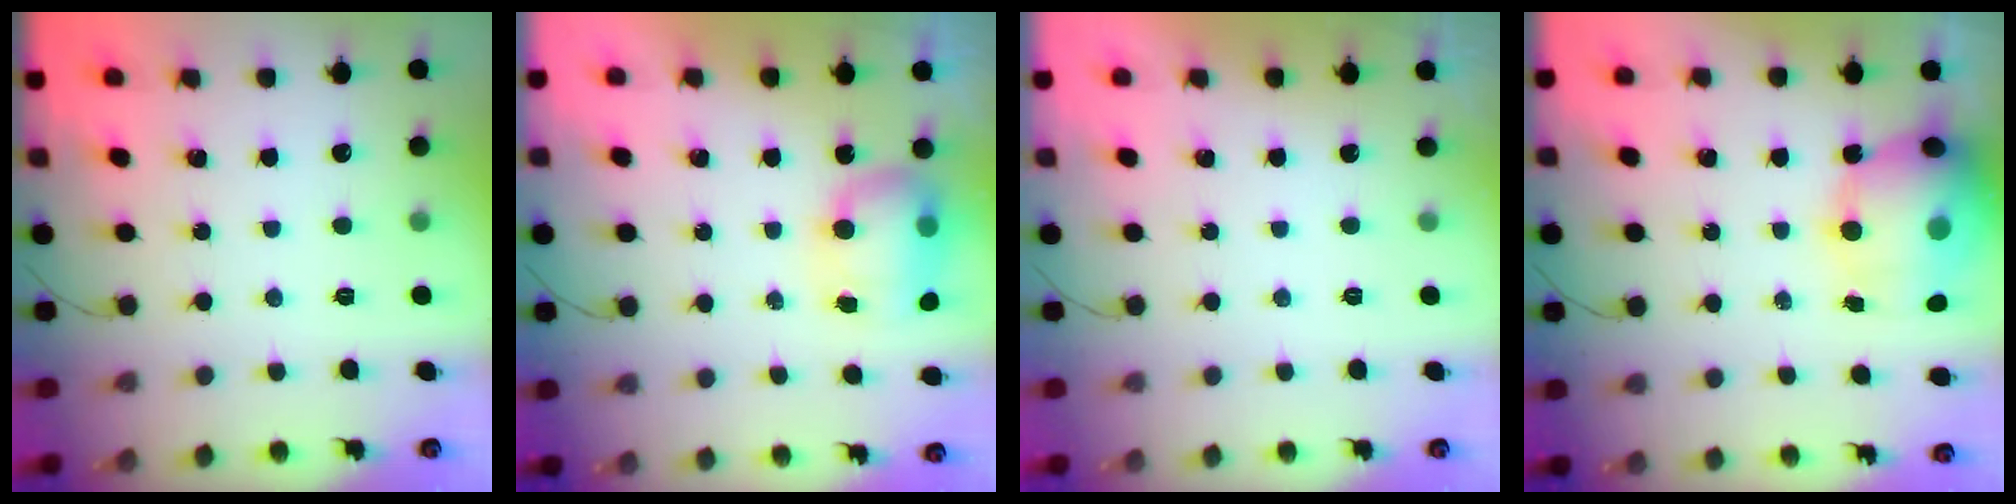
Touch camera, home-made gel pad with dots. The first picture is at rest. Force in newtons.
{"total": 11.7, "press": 9.3, "slide": 7.1}
{"total": 0.0}
{"total": 18.9, "press": 18.4, "slide": 4.5}